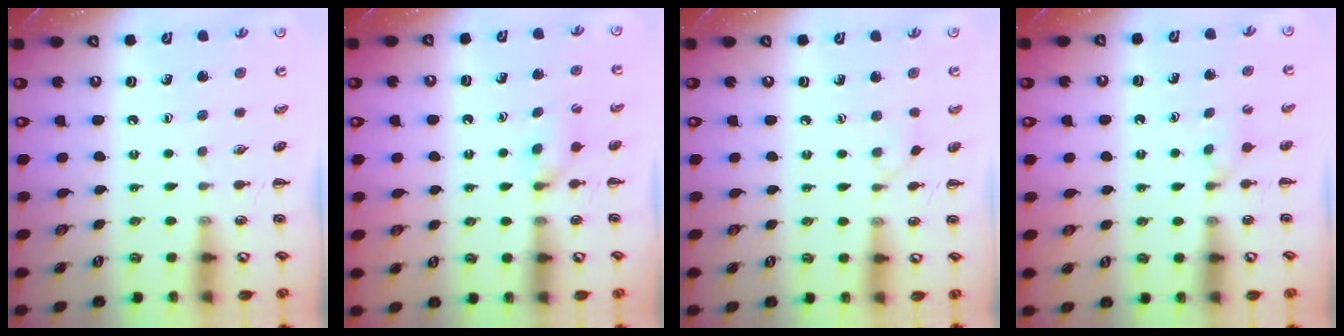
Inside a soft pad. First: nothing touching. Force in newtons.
{"total": 5.9, "press": 5.8, "slide": 1.5}
{"total": 2.8, "press": 2.5, "slide": 1.1}
{"total": 2.9, "press": 2.7, "slide": 1.2}